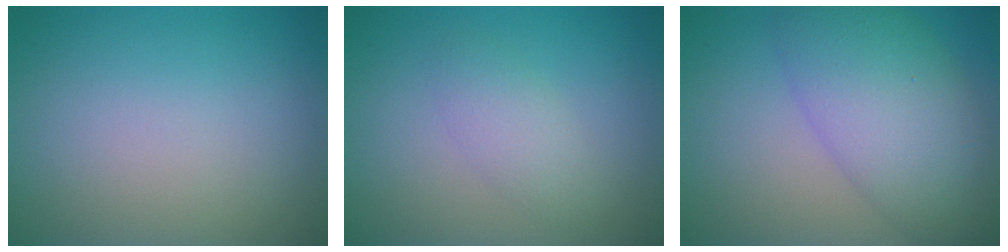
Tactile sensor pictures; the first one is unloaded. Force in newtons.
{"total": 2.1, "press": 2.1, "slide": 0.0}
{"total": 7.9, "press": 7.9, "slide": 0.1}